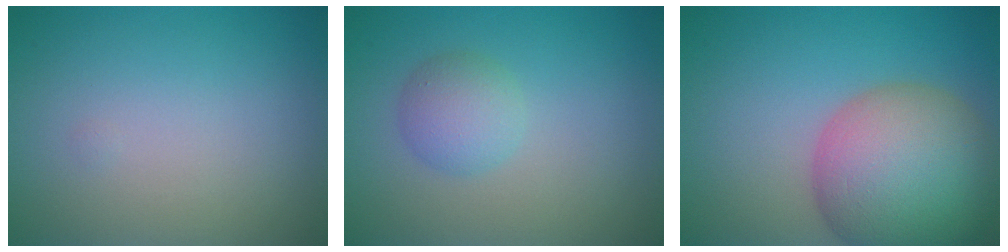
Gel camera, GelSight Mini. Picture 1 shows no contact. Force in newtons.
{"total": 2.6, "press": 2.6, "slide": 0.1}
{"total": 11.9, "press": 11.9, "slide": 0.6}